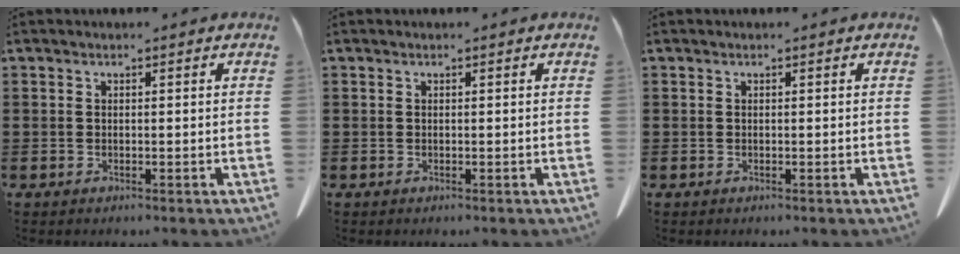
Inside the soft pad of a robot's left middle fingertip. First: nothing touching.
{"total": 0.0}
{"total": 0.0}